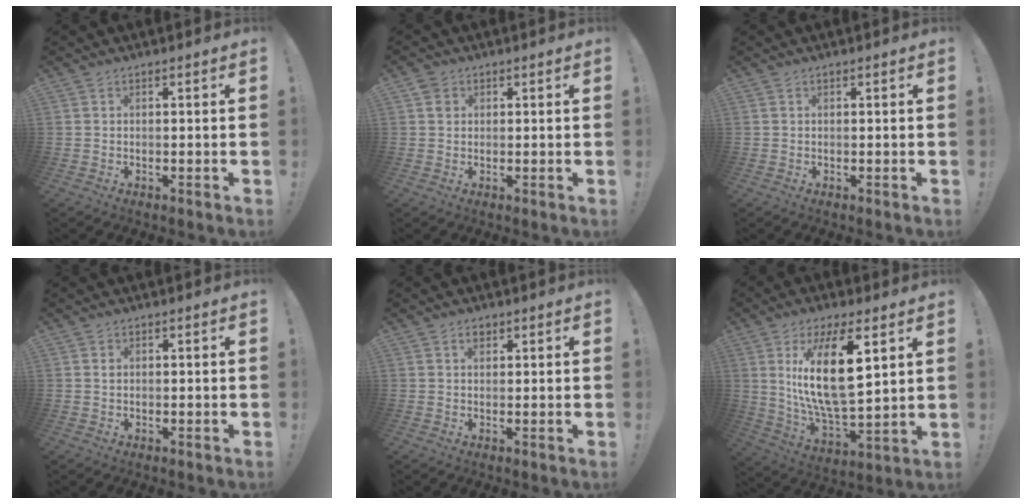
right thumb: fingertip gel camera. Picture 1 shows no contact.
{"total": 2.0, "force": [0.8, 1.8, 0.6], "torque": [-0.001, -0.002, 0.013]}
{"total": 0.0}
{"total": 0.6, "force": [0.3, 0.5, -0.1], "torque": [0.002, 0.003, 0.005]}
{"total": 2.0, "force": [1.1, 1.2, 1.1], "torque": [-0.016, 0.001, 0.017]}
{"total": 19.1, "force": [6.6, 7.0, 16.5], "torque": [-0.316, -0.034, 0.100]}